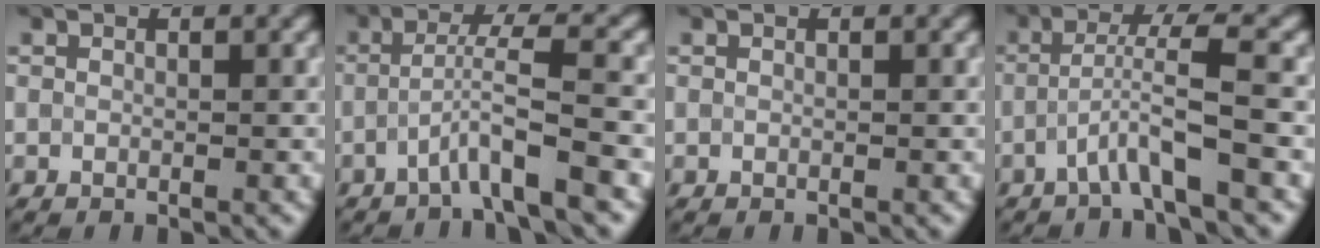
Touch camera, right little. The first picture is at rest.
{"total": 4.7, "force": [-2.0, 0.2, 4.2], "torque": [-0.069, 0.016, -0.048]}
{"total": 0.0}
{"total": 4.0, "force": [-1.5, 0.0, 3.7], "torque": [-0.070, 0.014, -0.036]}